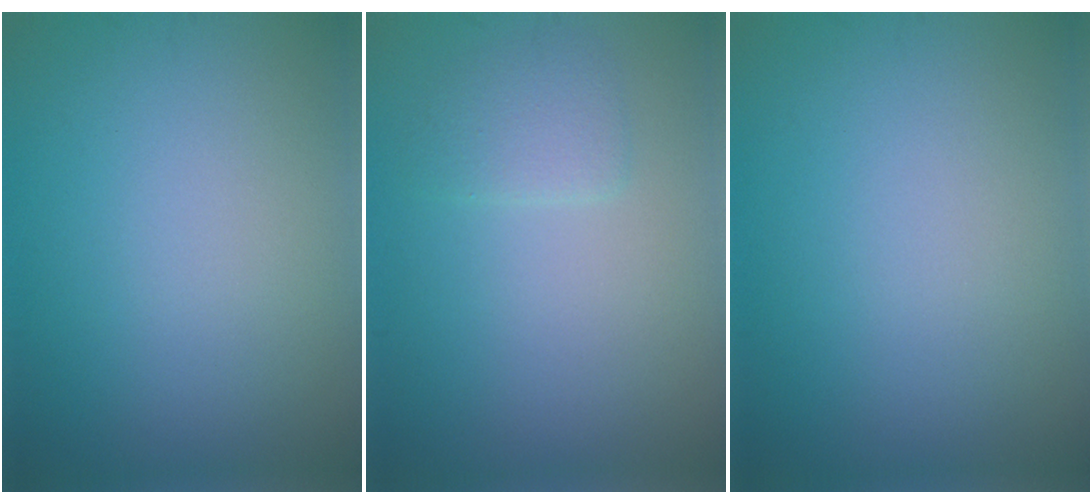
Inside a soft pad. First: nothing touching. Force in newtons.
{"total": 1.7, "press": 1.6, "slide": 0.2}
{"total": 0.0}